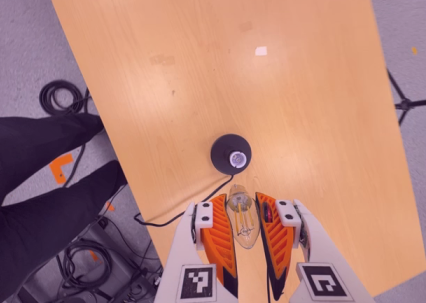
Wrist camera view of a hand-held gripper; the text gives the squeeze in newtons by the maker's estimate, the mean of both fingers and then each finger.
{"total": 23.5, "left": 25.7, "right": 21.3}